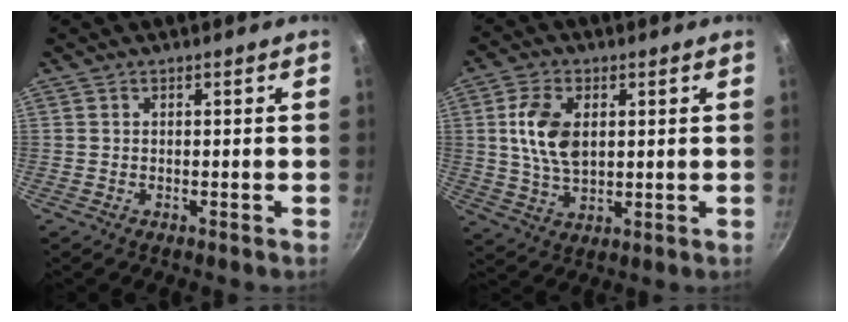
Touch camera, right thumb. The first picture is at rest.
{"total": 9.7, "force": [2.0, 5.8, 7.5], "torque": [-0.135, -0.007, 0.039]}